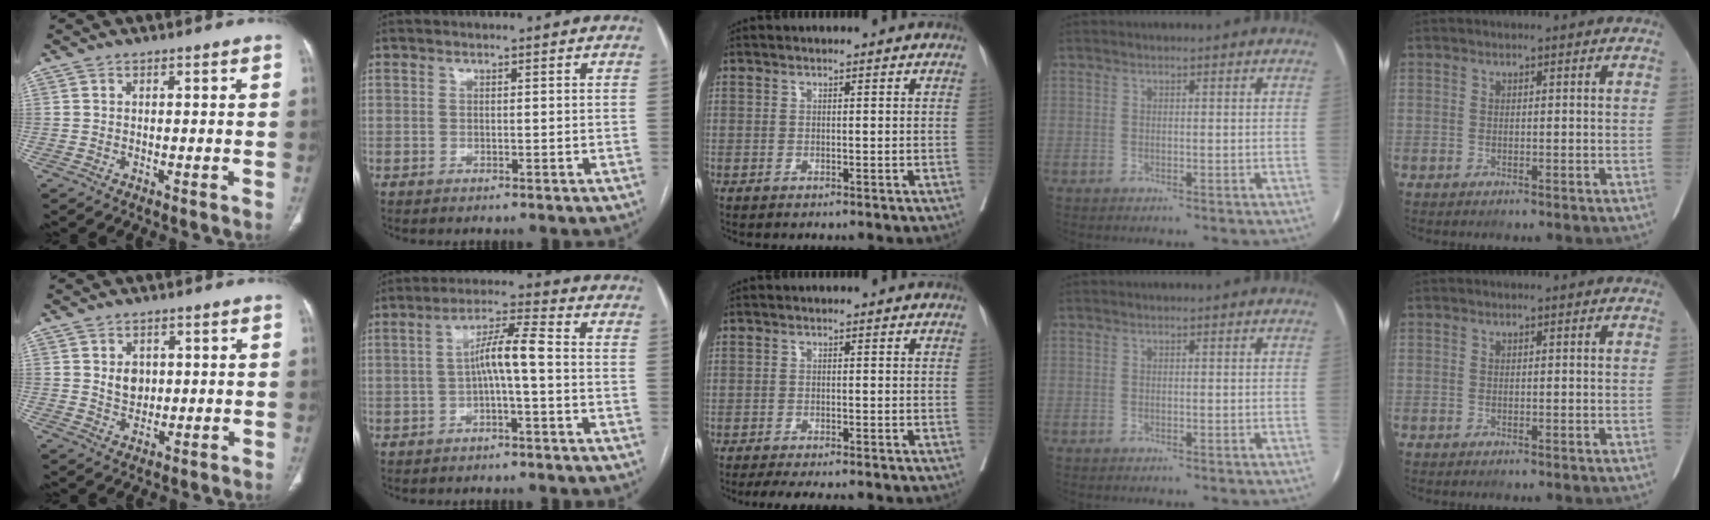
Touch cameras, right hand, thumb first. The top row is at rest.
{"thumb": {"total": 4.3, "force": [0.9, 3.3, 2.5], "torque": [-0.023, -0.008, 0.022]}, "index": {"total": 6.4, "force": [-0.6, 0.5, 6.3], "torque": [-0.109, 0.023, -0.011]}, "middle": {"total": 7.1, "force": [-6.1, 1.3, 3.3], "torque": [-0.039, -0.011, -0.088]}}